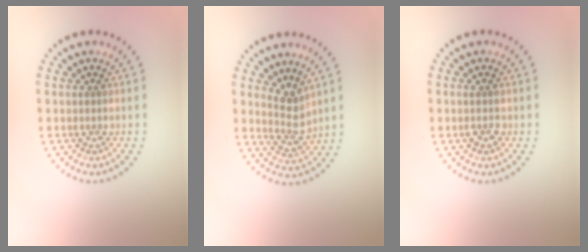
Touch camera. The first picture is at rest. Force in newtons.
{"total": 2.6, "press": 1.9, "slide": 1.7}
{"total": 1.4, "press": 1.3, "slide": 0.2}